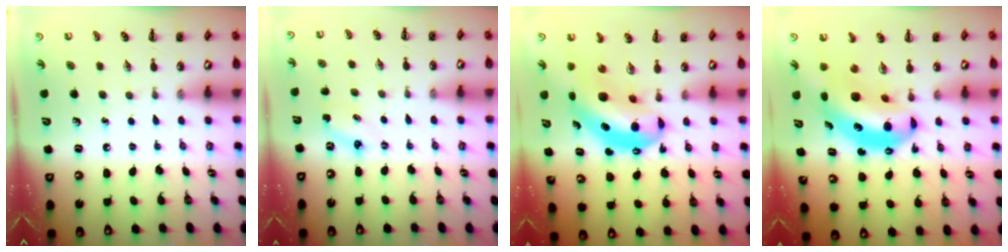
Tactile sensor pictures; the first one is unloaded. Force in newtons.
{"total": 2.9, "press": 2.8, "slide": 0.9}
{"total": 9.2, "press": 8.9, "slide": 2.0}
{"total": 8.6, "press": 8.4, "slide": 1.9}